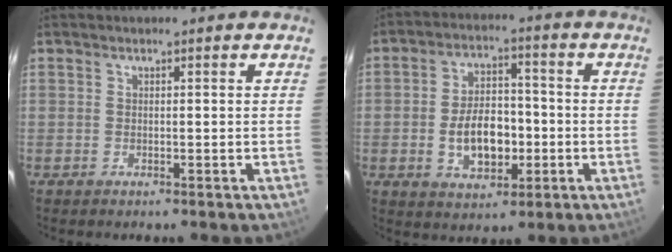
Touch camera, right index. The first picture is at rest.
{"total": 10.3, "force": [-2.3, 6.2, 7.9], "torque": [-0.152, 0.016, -0.028]}